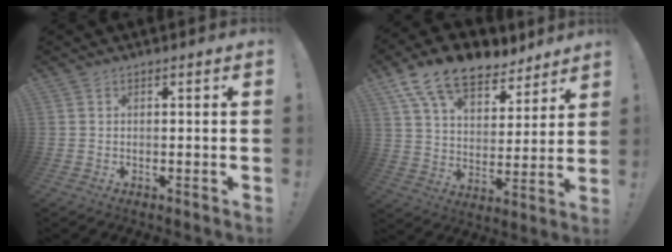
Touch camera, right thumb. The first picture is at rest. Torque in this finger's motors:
{"motor_torque": [0.45, 2.48, 0.44, 0.16, 0.07]}